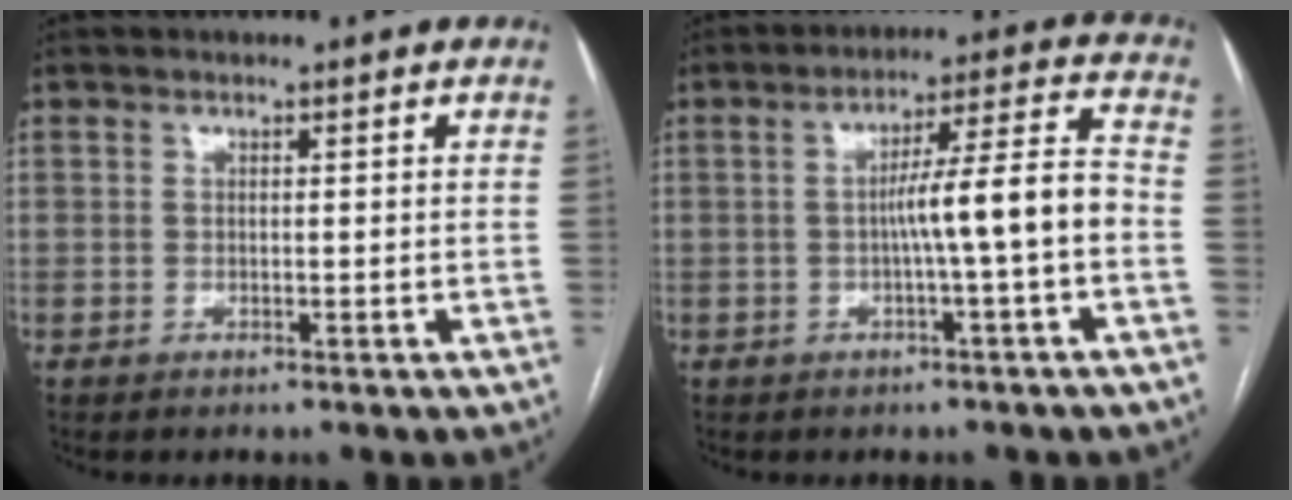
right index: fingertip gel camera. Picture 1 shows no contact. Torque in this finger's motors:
{"motor_torque": [1.29, -0.08, 0.66, 0.13]}